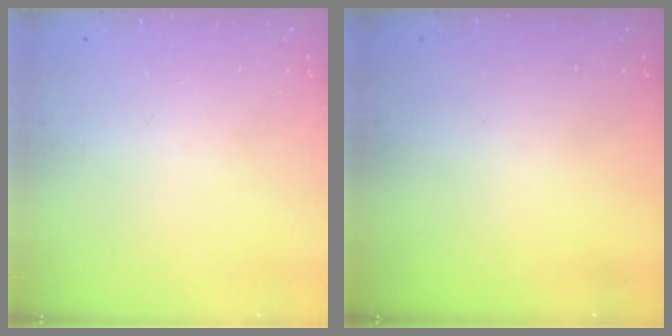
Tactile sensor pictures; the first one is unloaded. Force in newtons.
{"total": 0.0}